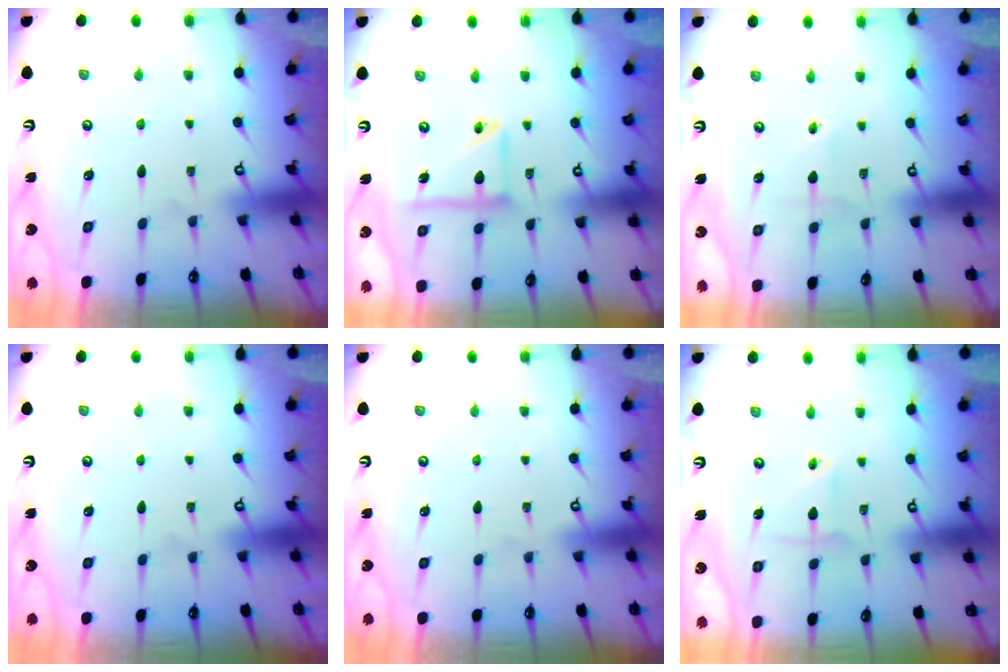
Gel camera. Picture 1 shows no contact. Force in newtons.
{"total": 11.2, "press": 11.1, "slide": 1.1}
{"total": 1.6, "press": 1.3, "slide": 0.9}
{"total": 0.0}
{"total": 0.0}
{"total": 2.5, "press": 2.5, "slide": 0.3}